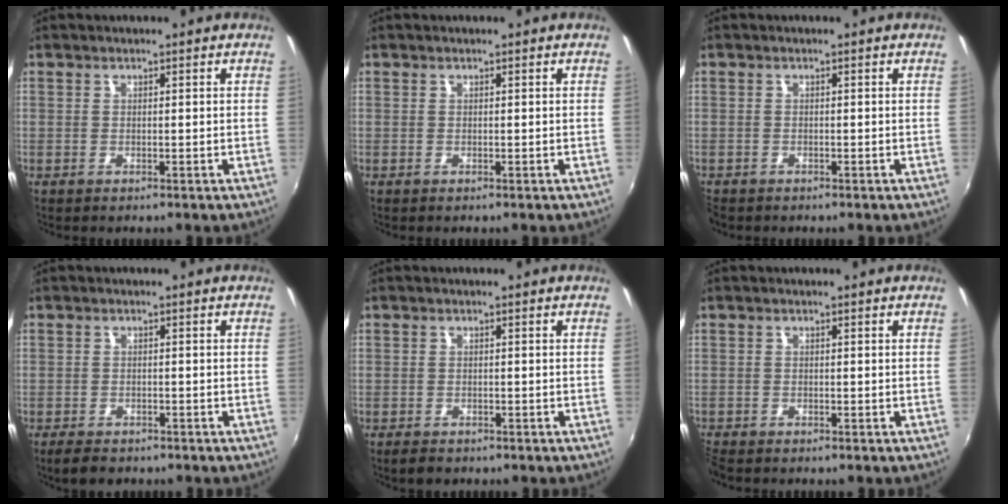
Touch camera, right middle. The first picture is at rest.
{"total": 0.0}
{"total": 1.3, "force": [-1.1, 0.6, 0.1], "torque": [-0.008, -0.003, -0.022]}
{"total": 3.9, "force": [-3.0, 2.0, 1.6], "torque": [-0.040, -0.009, -0.052]}
{"total": 2.3, "force": [-1.8, 1.4, 0.7], "torque": [-0.019, -0.005, -0.030]}
{"total": 2.1, "force": [-2.0, 0.4, 0.5], "torque": [-0.018, -0.013, -0.043]}